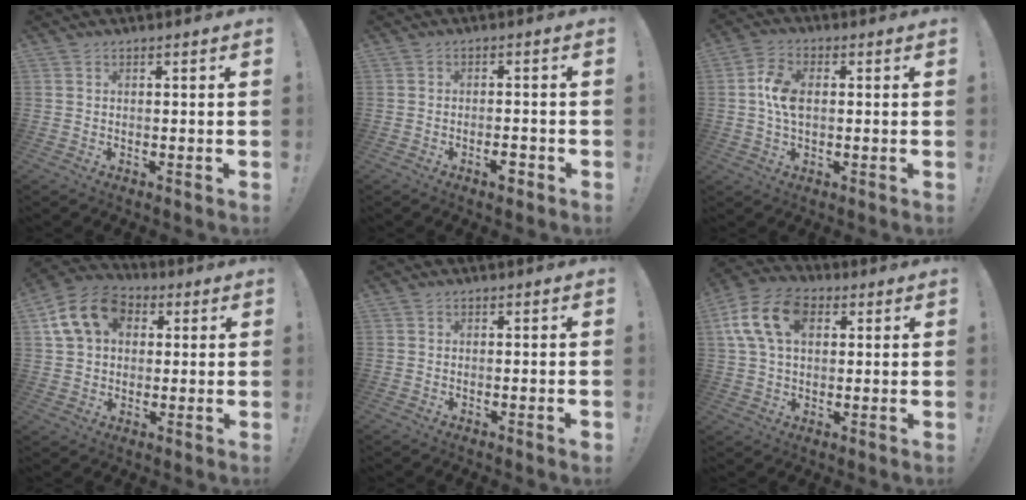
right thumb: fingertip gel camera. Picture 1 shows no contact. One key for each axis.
{"total": 3.0, "fx": -1.8, "fy": 0.8, "fz": 2.3, "tx": -0.033, "ty": 0.010, "tz": -0.031}
{"total": 7.6, "fx": 0.4, "fy": 4.6, "fz": 5.9, "tx": -0.115, "ty": 0.004, "tz": 0.006}
{"total": 14.3, "fx": 4.8, "fy": 10.9, "fz": 7.9, "tx": -0.131, "ty": -0.003, "tz": 0.097}
{"total": 1.0, "fx": -0.6, "fy": 0.0, "fz": 0.8, "tx": -0.016, "ty": 0.002, "tz": -0.010}
{"total": 15.1, "fx": 4.9, "fy": 9.9, "fz": 10.2, "tx": -0.196, "ty": -0.003, "tz": 0.093}